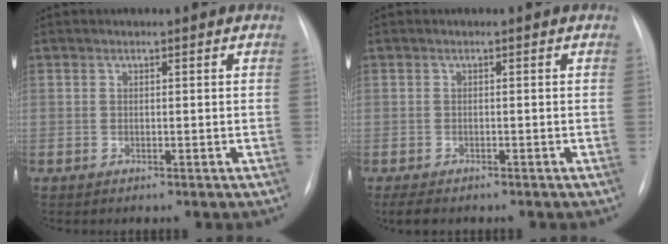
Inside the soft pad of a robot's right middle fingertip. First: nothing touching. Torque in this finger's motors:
{"motor_torque": [0.40, -0.34, 0.00, 0.00]}